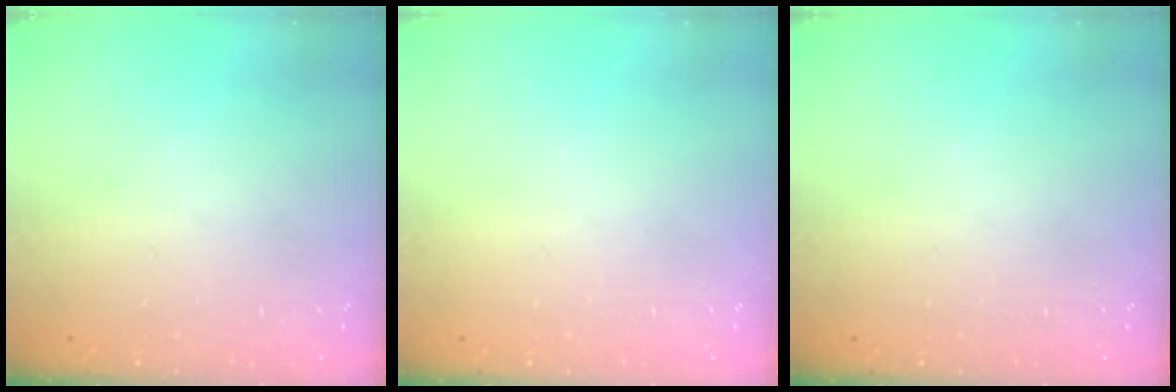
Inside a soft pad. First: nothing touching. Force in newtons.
{"total": 0.0}
{"total": 0.0}